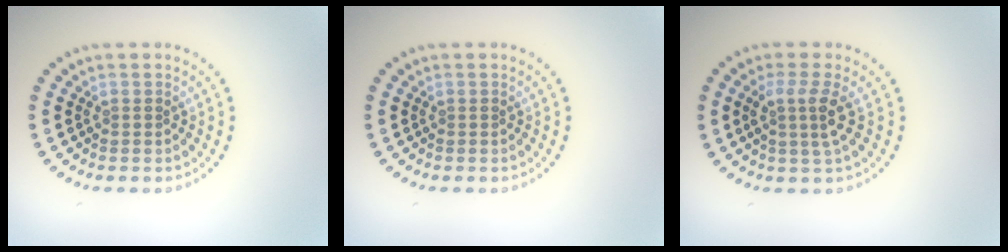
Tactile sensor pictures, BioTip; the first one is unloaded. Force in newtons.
{"total": 0.0}
{"total": 2.6, "press": 2.0, "slide": 1.8}